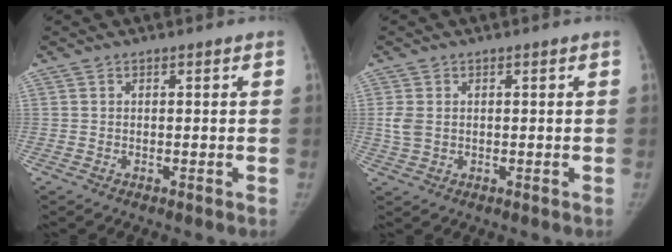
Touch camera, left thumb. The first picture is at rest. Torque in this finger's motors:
{"motor_torque": [0.06, 0.04, 0.08, -0.10, 0.03]}